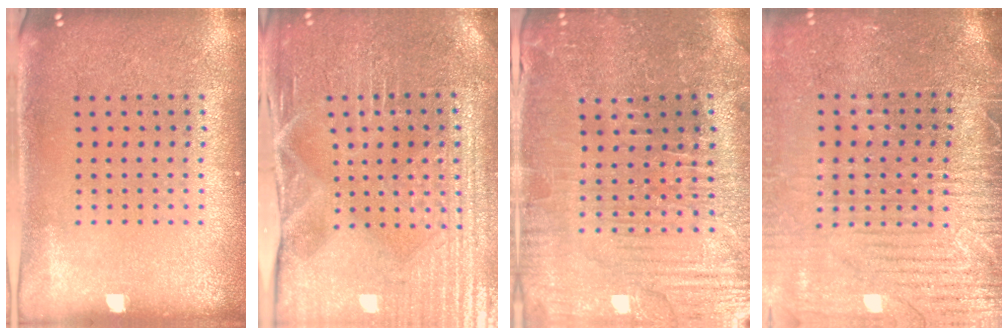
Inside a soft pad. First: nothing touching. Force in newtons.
{"total": 4.2, "press": 4.1, "slide": 0.9}
{"total": 3.7, "press": 3.7, "slide": 0.4}
{"total": 4.2, "press": 3.7, "slide": 2.1}